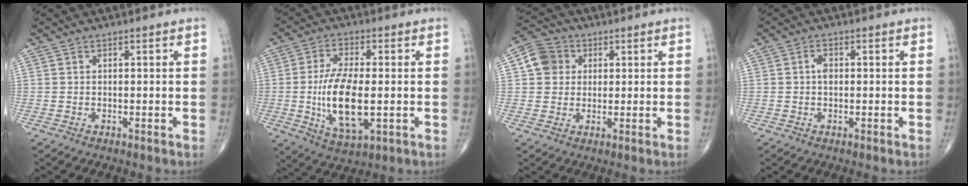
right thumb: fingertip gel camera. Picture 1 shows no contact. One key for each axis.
{"total": 13.1, "fx": -1.5, "fy": 5.3, "fz": 11.9, "tx": -0.224, "ty": -0.008, "tz": -0.022}
{"total": 6.7, "fx": 1.6, "fy": 6.0, "fz": 2.4, "tx": -0.026, "ty": 0.006, "tz": 0.019}
{"total": 1.9, "fx": 0.1, "fy": 1.2, "fz": 1.4, "tx": -0.020, "ty": 0.003, "tz": -0.003}